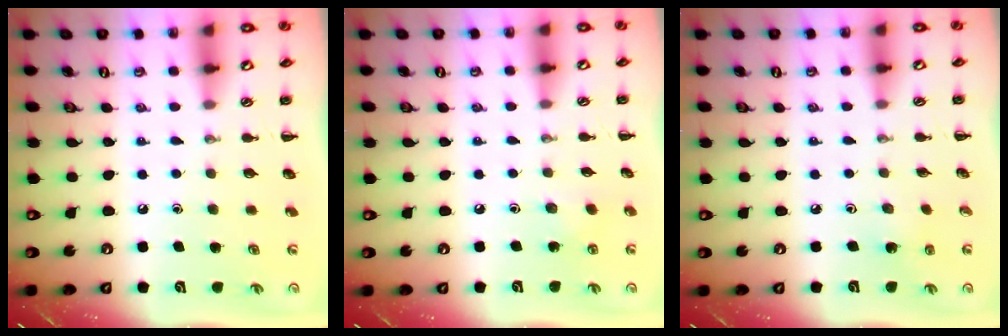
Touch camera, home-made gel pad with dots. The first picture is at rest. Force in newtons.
{"total": 2.6, "press": 2.4, "slide": 0.9}
{"total": 1.9, "press": 1.9, "slide": 0.4}